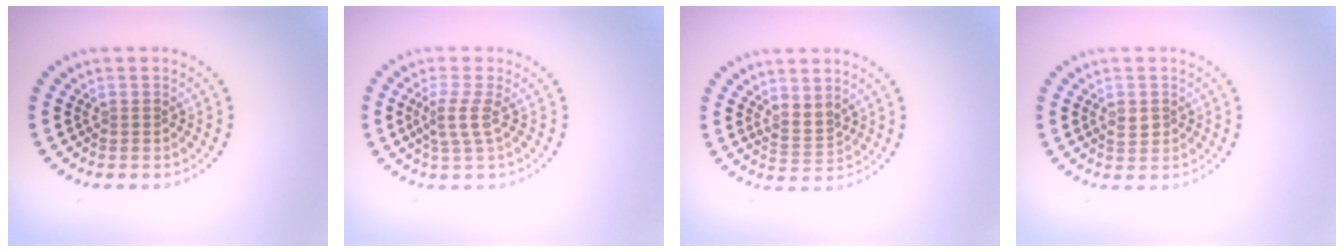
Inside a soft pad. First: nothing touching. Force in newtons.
{"total": 2.2, "press": 1.6, "slide": 1.5}
{"total": 2.0, "press": 1.5, "slide": 1.3}
{"total": 1.3, "press": 1.3, "slide": 0.1}